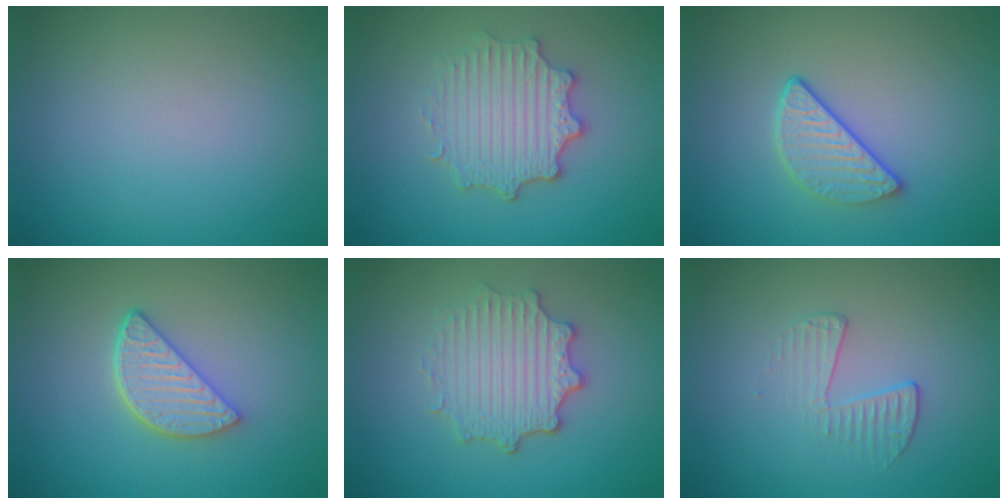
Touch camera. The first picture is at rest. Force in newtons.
{"total": 4.5, "press": 3.6, "slide": 2.6}
{"total": 3.4, "press": 2.7, "slide": 2.0}
{"total": 4.0, "press": 3.2, "slide": 2.5}
{"total": 4.5, "press": 3.7, "slide": 2.6}
{"total": 1.9, "press": 0.7, "slide": 1.8}